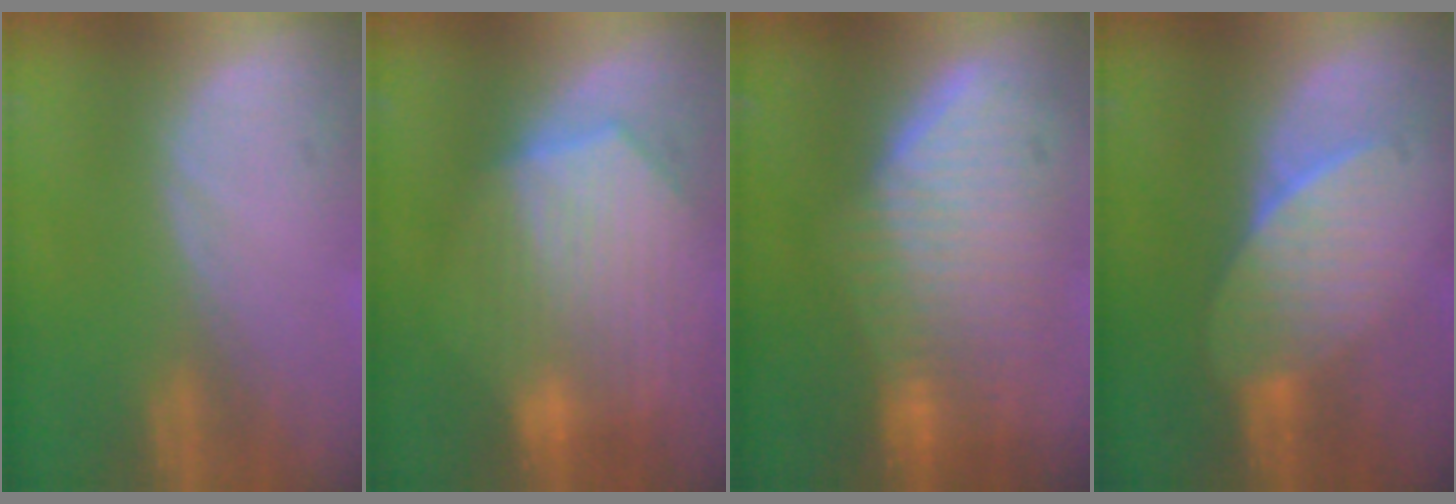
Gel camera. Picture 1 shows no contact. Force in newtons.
{"total": 10.3, "press": 9.0, "slide": 5.1}
{"total": 10.0, "press": 9.0, "slide": 4.4}
{"total": 7.2, "press": 6.7, "slide": 2.5}